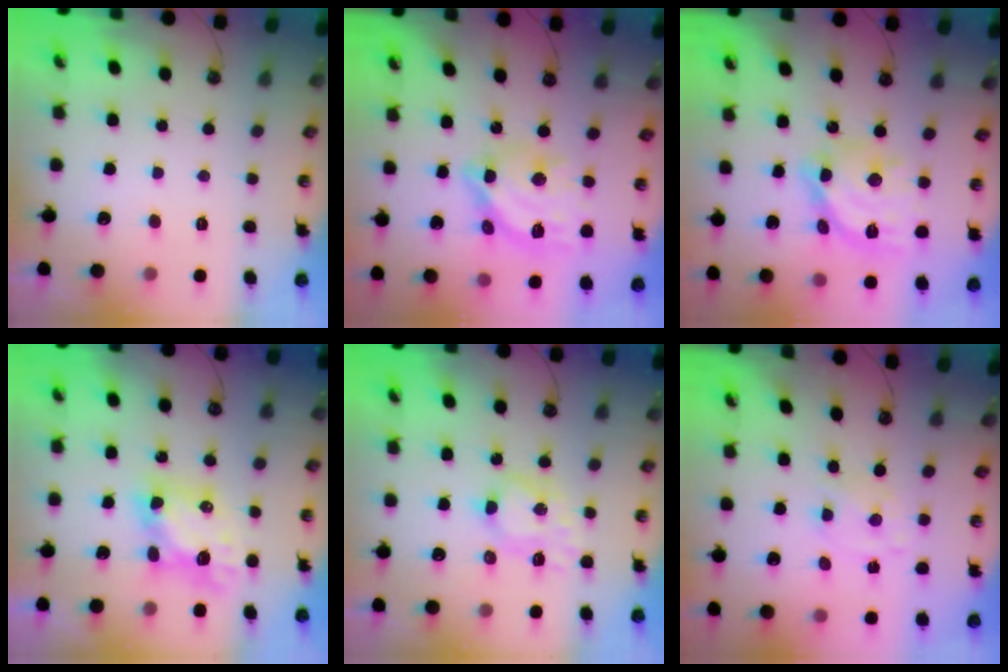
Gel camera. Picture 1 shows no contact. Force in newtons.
{"total": 15.2, "press": 15.1, "slide": 1.5}
{"total": 17.2, "press": 17.2, "slide": 1.4}
{"total": 6.8, "press": 6.8, "slide": 0.6}
{"total": 7.8, "press": 7.7, "slide": 0.5}
{"total": 1.8, "press": 1.8, "slide": 0.2}